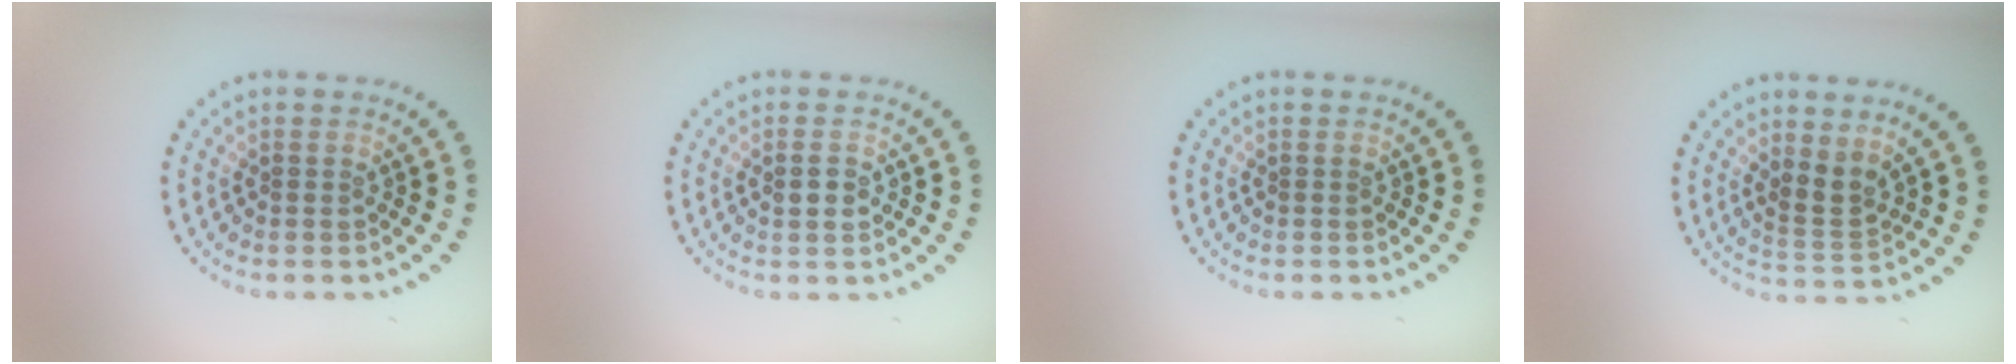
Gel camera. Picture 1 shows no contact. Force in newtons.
{"total": 1.5, "press": 1.4, "slide": 0.2}
{"total": 0.0}
{"total": 2.2, "press": 1.5, "slide": 1.6}